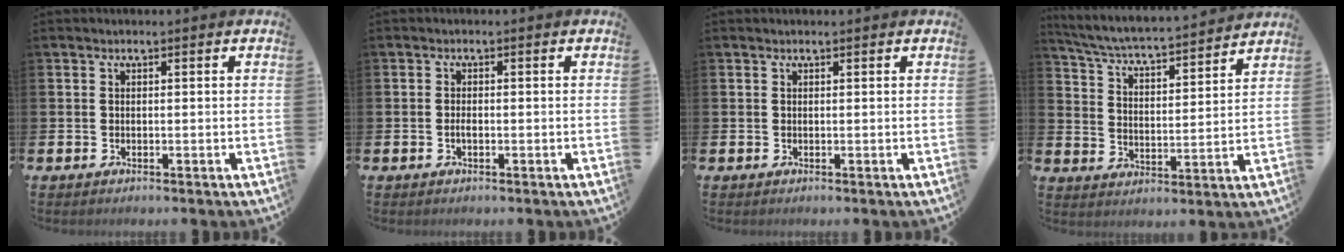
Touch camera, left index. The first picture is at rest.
{"total": 1.0, "force": [-0.3, 0.4, 0.9], "torque": [-0.011, -0.002, -0.008]}
{"total": 0.0}
{"total": 5.3, "force": [5.2, 0.0, 1.3], "torque": [-0.052, -0.047, 0.083]}